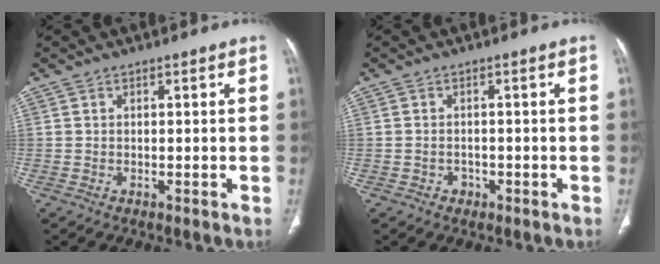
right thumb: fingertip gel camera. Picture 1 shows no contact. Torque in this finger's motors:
{"motor_torque": [-0.22, 0.12, -0.25, 0.12, -0.01]}